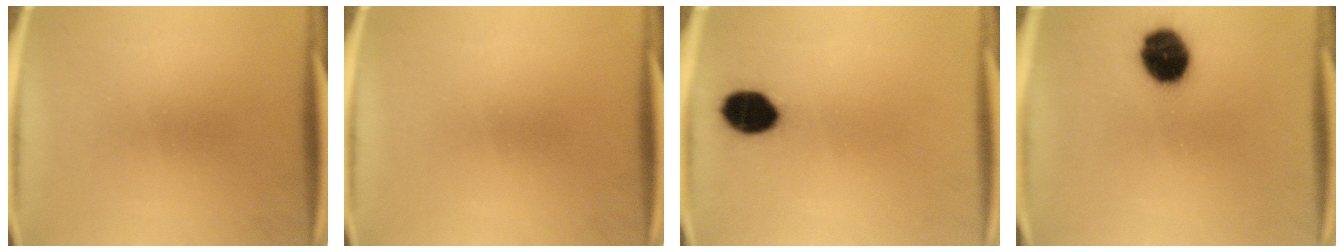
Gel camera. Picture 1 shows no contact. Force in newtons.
{"total": 0.0}
{"total": 8.8}
{"total": 12.2}